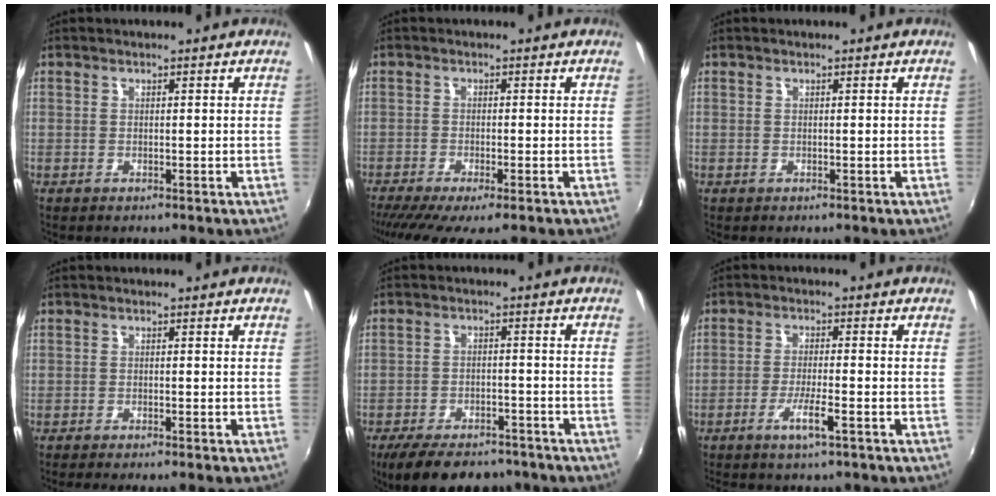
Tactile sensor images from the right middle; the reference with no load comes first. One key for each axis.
{"total": 8.6, "fx": -6.6, "fy": 1.1, "fz": 5.4, "tx": -0.117, "ty": -0.038, "tz": -0.107}
{"total": 0.0}
{"total": 2.7, "fx": -2.3, "fy": -0.4, "fz": 1.3, "tx": -0.030, "ty": -0.010, "tz": -0.033}
{"total": 13.9, "fx": -10.8, "fy": 5.8, "fz": 6.5, "tx": -0.142, "ty": -0.011, "tz": -0.157}
{"total": 4.4, "fx": -2.9, "fy": 0.2, "fz": 3.3, "tx": -0.072, "ty": -0.007, "tz": -0.053}